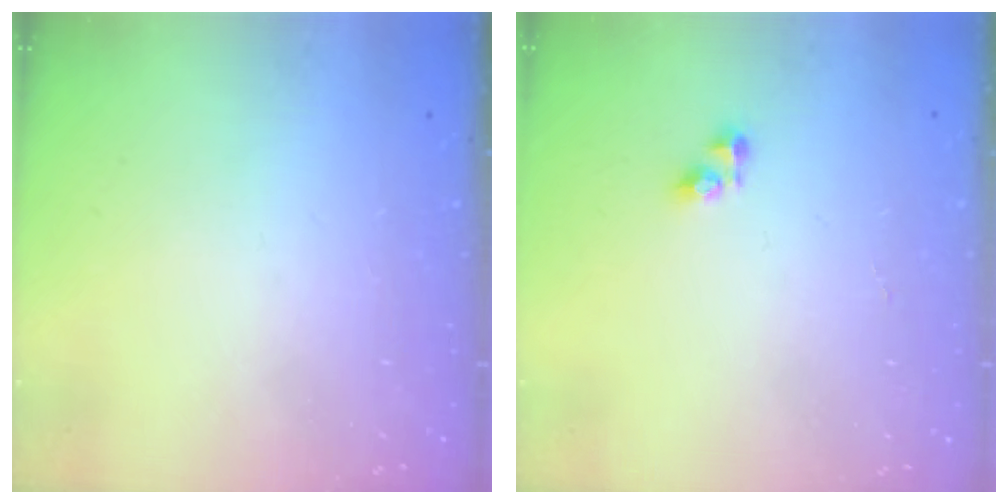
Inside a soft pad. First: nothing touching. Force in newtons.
{"total": 3.5, "press": 3.4, "slide": 0.5}